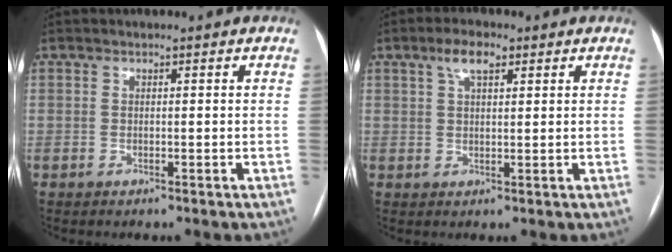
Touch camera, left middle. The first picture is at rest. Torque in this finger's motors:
{"motor_torque": [0.55, -0.52, 0.37, 0.10]}